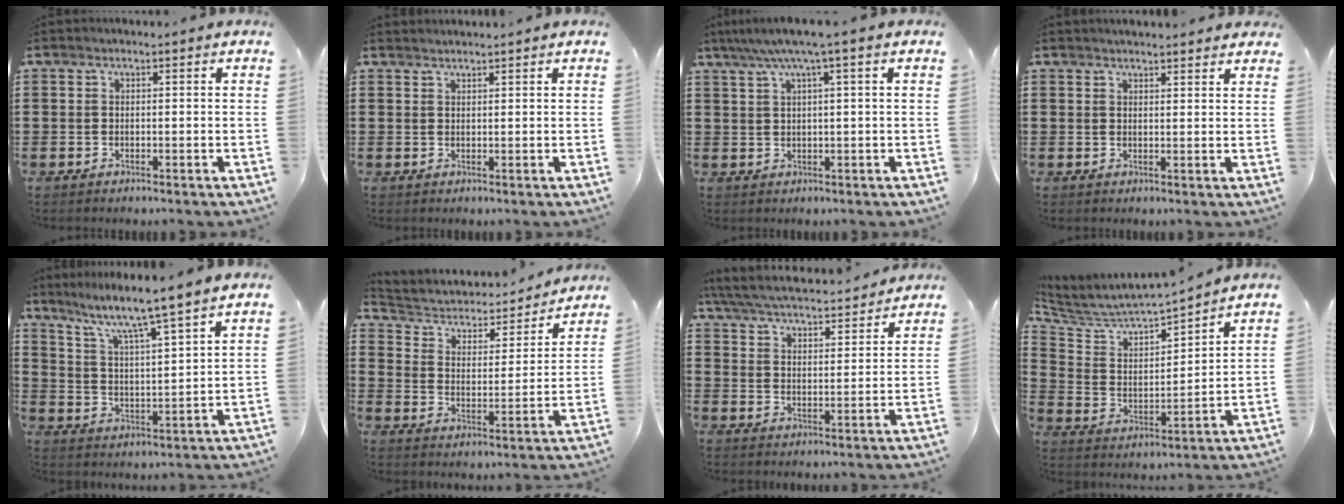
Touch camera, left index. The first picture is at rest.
{"total": 1.1, "force": [1.1, -0.1, 0.1], "torque": [-0.002, -0.002, 0.021]}
{"total": 4.3, "force": [2.1, -0.5, 3.7], "torque": [-0.074, -0.002, 0.033]}
{"total": 2.0, "force": [2.0, 0.0, 0.1], "torque": [-0.007, 0.001, 0.039]}
{"total": 6.4, "force": [5.4, -0.8, 3.3], "torque": [-0.087, -0.044, 0.083]}
{"total": 3.6, "force": [3.0, 1.9, 0.9], "torque": [-0.040, -0.022, 0.042]}
{"total": 5.1, "force": [4.9, -0.1, 1.3], "torque": [-0.049, -0.035, 0.080]}
{"total": 4.6, "force": [4.2, 1.1, 1.3], "torque": [-0.054, -0.039, 0.064]}